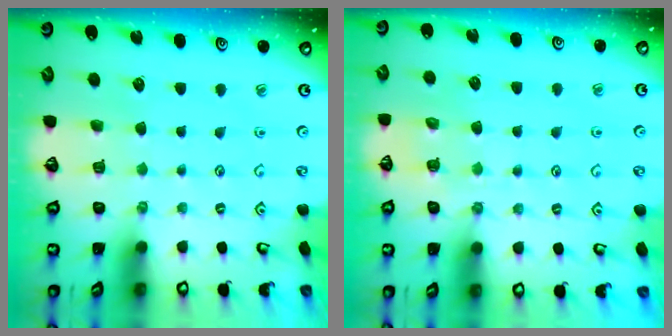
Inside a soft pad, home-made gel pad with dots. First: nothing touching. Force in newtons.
{"total": 4.8, "press": 4.8, "slide": 0.7}